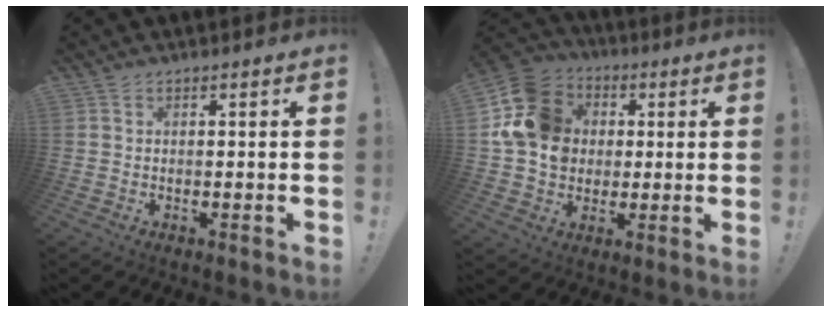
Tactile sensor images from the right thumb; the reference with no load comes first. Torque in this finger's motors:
{"motor_torque": [1.67, 2.64, 1.13, -0.26, 0.07]}